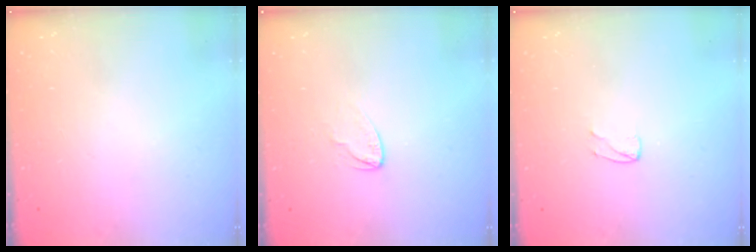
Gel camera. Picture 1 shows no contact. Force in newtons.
{"total": 4.0, "press": 4.0, "slide": 0.3}
{"total": 3.0, "press": 3.0, "slide": 0.3}